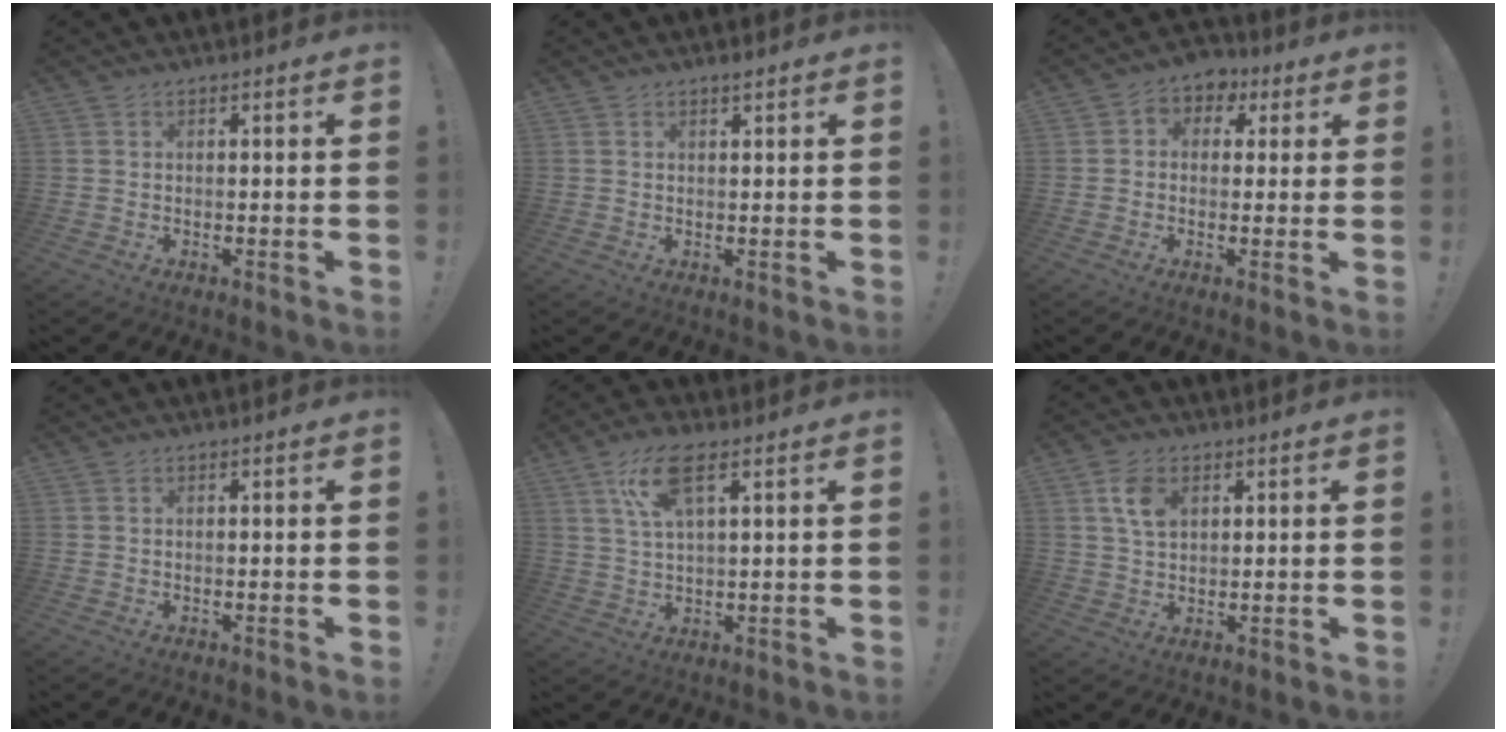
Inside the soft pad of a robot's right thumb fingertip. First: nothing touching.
{"total": 1.2, "force": [0.9, 0.0, 0.8], "torque": [-0.008, -0.003, 0.014]}
{"total": 5.4, "force": [0.4, 4.9, 2.1], "torque": [-0.014, -0.002, 0.008]}
{"total": 0.0}
{"total": 9.7, "force": [4.5, 3.2, 8.0], "torque": [-0.151, -0.001, 0.084]}
{"total": 8.0, "force": [3.2, 5.5, 4.9], "torque": [-0.079, 0.002, 0.062]}